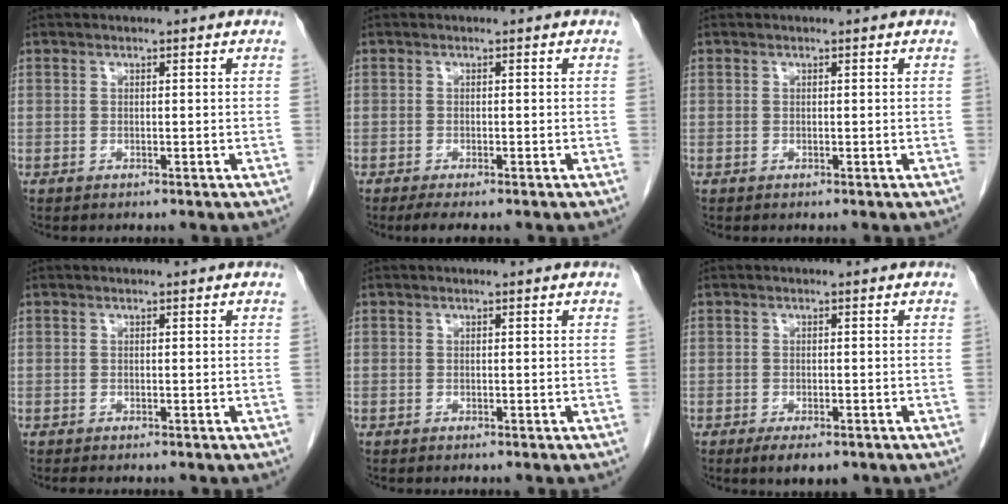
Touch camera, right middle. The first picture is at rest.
{"total": 3.5, "force": [-2.8, 0.6, 2.1], "torque": [-0.035, -0.011, -0.038]}
{"total": 0.0}
{"total": 0.7, "force": [-0.6, 0.1, 0.3], "torque": [-0.004, -0.001, -0.008]}
{"total": 0.0}
{"total": 4.0, "force": [-2.7, 1.4, 2.7], "torque": [-0.042, -0.007, -0.036]}